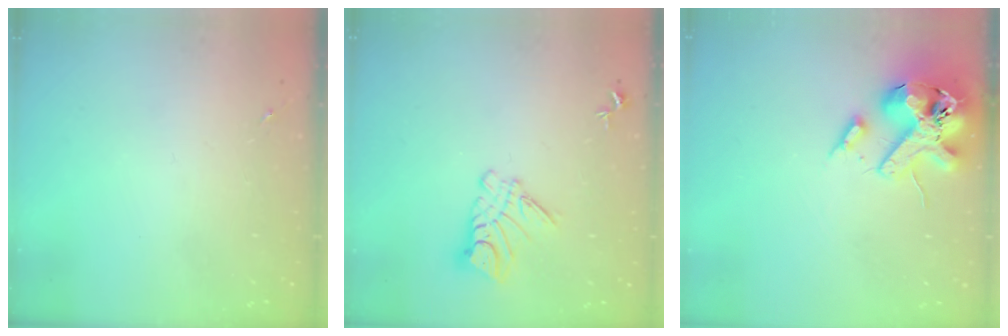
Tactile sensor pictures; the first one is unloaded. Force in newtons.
{"total": 9.7, "press": 9.7, "slide": 0.9}
{"total": 16.5, "press": 16.3, "slide": 2.8}